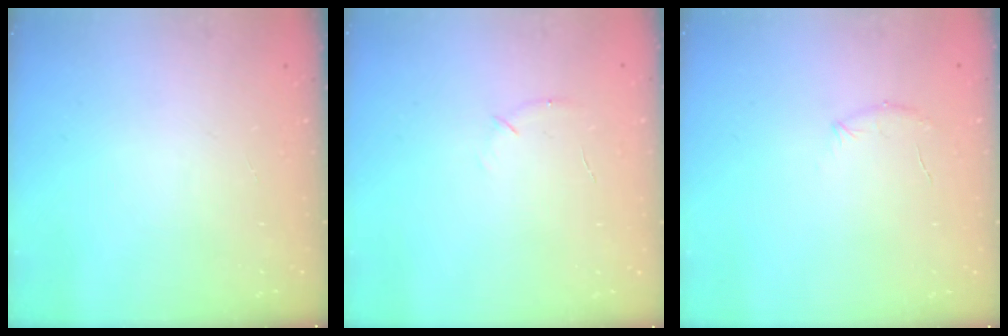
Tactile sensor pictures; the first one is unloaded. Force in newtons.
{"total": 4.1, "press": 3.9, "slide": 1.2}
{"total": 6.2, "press": 6.0, "slide": 1.5}